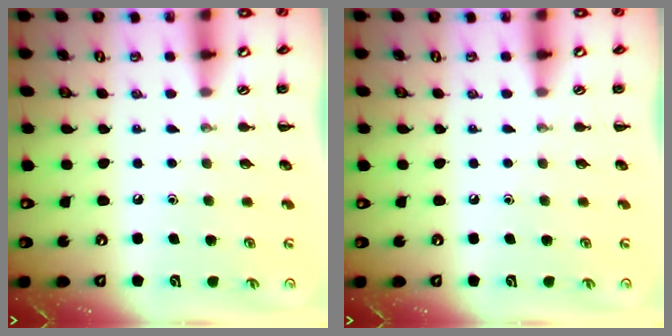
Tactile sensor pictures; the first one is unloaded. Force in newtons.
{"total": 0.0}